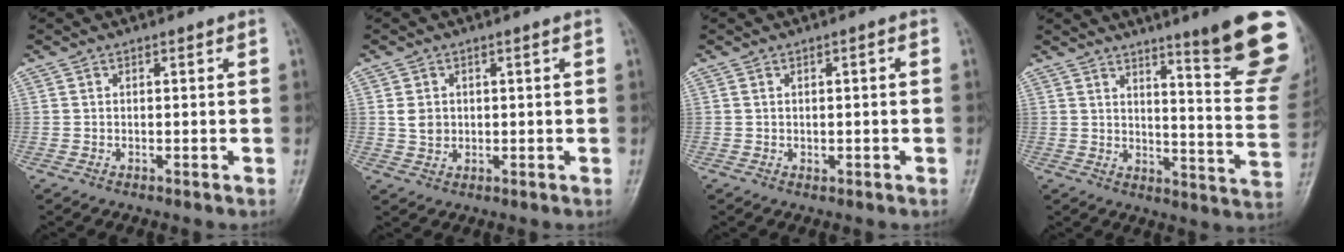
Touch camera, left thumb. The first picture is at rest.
{"total": 2.8, "force": [0.6, 2.3, 1.5], "torque": [-0.016, 0.000, 0.015]}
{"total": 1.4, "force": [-0.2, 0.7, 1.2], "torque": [-0.019, 0.006, -0.003]}
{"total": 19.7, "force": [13.0, 1.6, 14.7], "torque": [-0.158, -0.091, 0.169]}